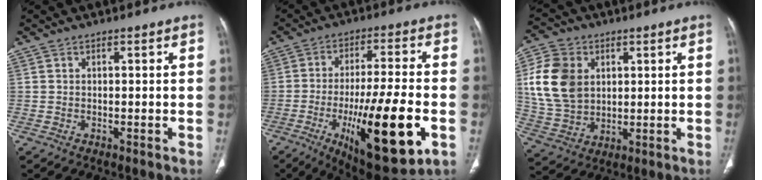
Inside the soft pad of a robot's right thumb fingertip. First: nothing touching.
{"total": 21.9, "force": [-7.0, 5.8, 19.9], "torque": [-0.319, 0.001, -0.095]}
{"total": 14.0, "force": [3.1, 10.6, 8.6], "torque": [-0.151, -0.004, 0.065]}